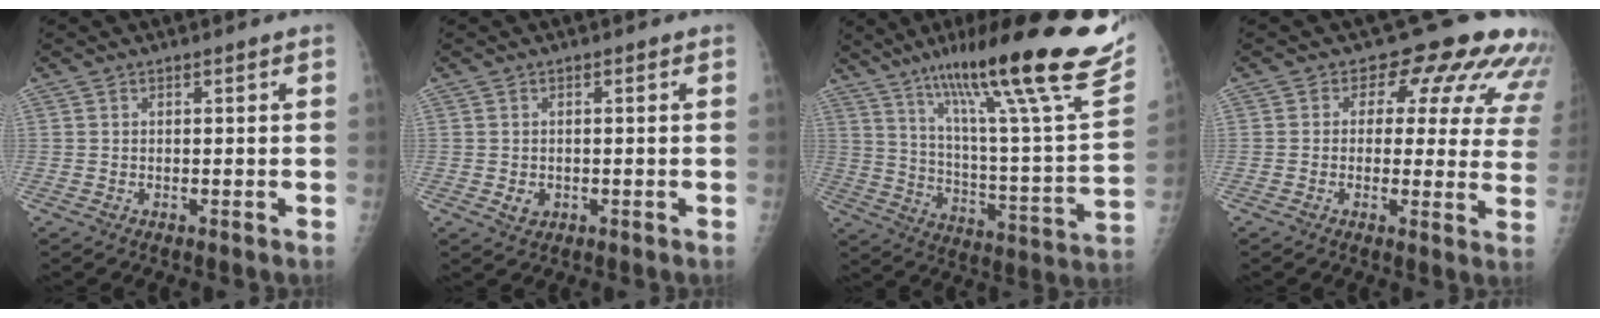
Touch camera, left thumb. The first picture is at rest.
{"total": 2.0, "force": [-0.4, 1.7, 1.0], "torque": [-0.008, 0.000, 0.000]}
{"total": 31.5, "force": [21.0, 3.7, 23.2], "torque": [-0.331, -0.074, 0.317]}
{"total": 14.7, "force": [9.6, 8.3, 7.5], "torque": [-0.031, -0.031, 0.081]}